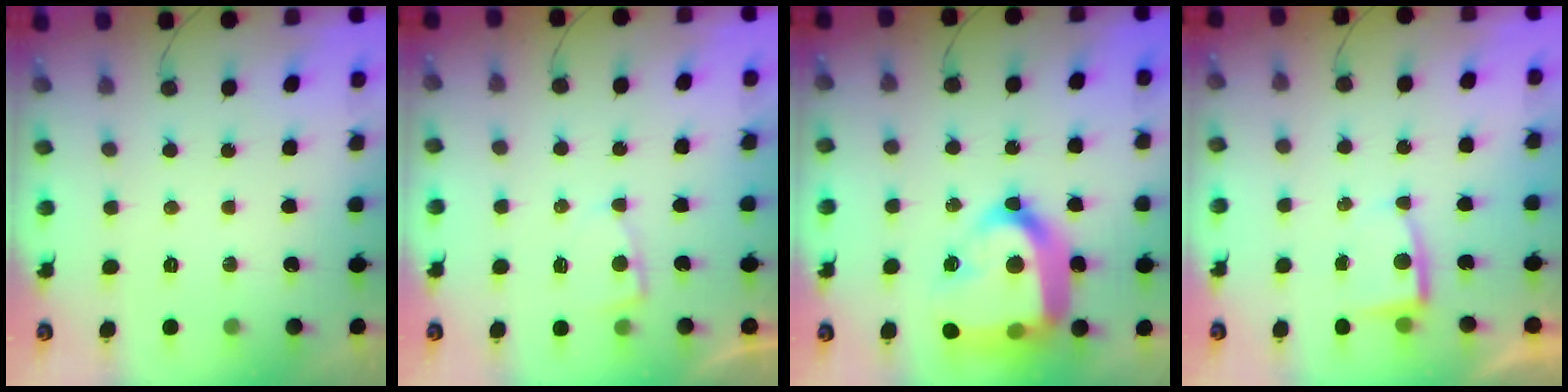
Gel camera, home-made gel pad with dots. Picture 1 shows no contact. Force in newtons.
{"total": 3.2, "press": 3.2, "slide": 0.2}
{"total": 27.7, "press": 27.6, "slide": 2.6}
{"total": 2.2, "press": 2.2, "slide": 0.3}